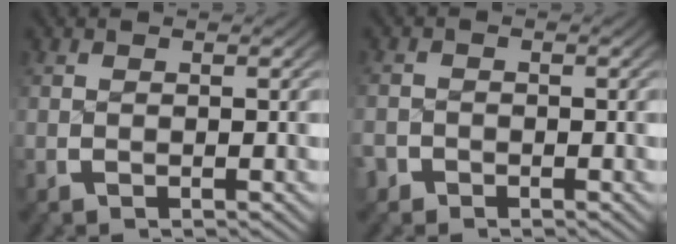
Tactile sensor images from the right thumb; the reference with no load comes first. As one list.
[{"total": 1.8, "force": [-1.2, 1.3, 0.1], "torque": [-0.007, -0.005, -0.024]}]